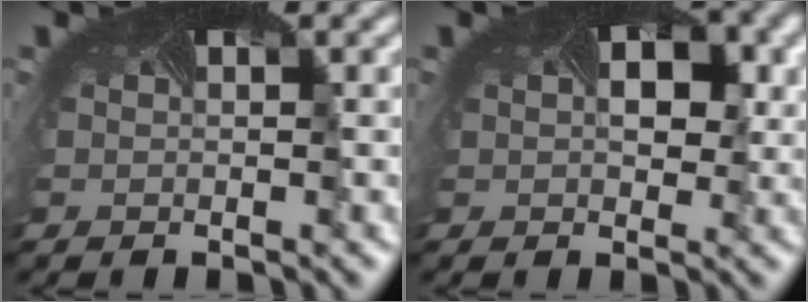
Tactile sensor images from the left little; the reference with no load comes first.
{"total": 4.0, "force": [0.7, 2.5, 3.1], "torque": [-0.052, 0.002, 0.011]}